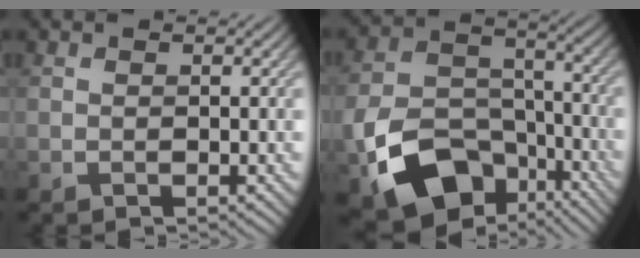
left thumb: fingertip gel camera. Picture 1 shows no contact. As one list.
[{"total": 14.1, "force": [-7.3, 8.9, 8.1], "torque": [-0.177, -0.040, -0.131]}]